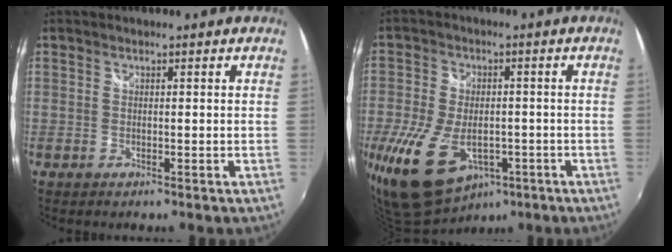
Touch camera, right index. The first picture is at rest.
{"total": 18.9, "force": [-7.8, 11.6, 12.7], "torque": [-0.297, -0.042, -0.124]}